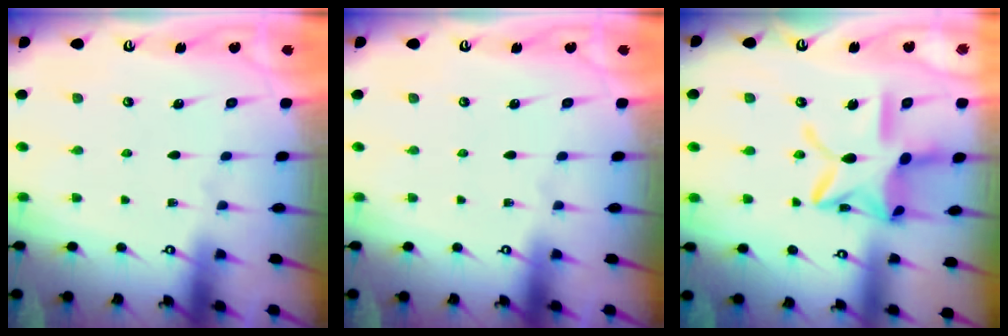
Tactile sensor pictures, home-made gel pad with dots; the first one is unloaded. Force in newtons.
{"total": 0.0}
{"total": 17.3, "press": 17.3, "slide": 1.4}